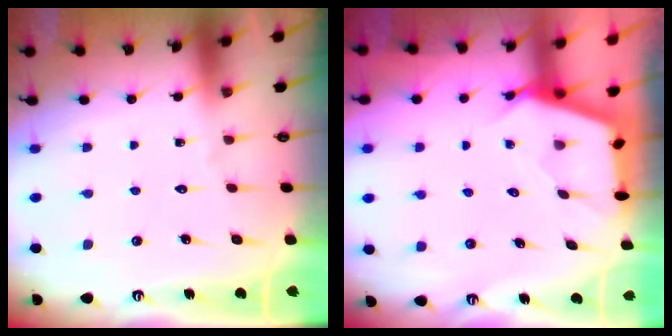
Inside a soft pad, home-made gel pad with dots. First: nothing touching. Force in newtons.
{"total": 2.6, "press": 2.6, "slide": 0.3}